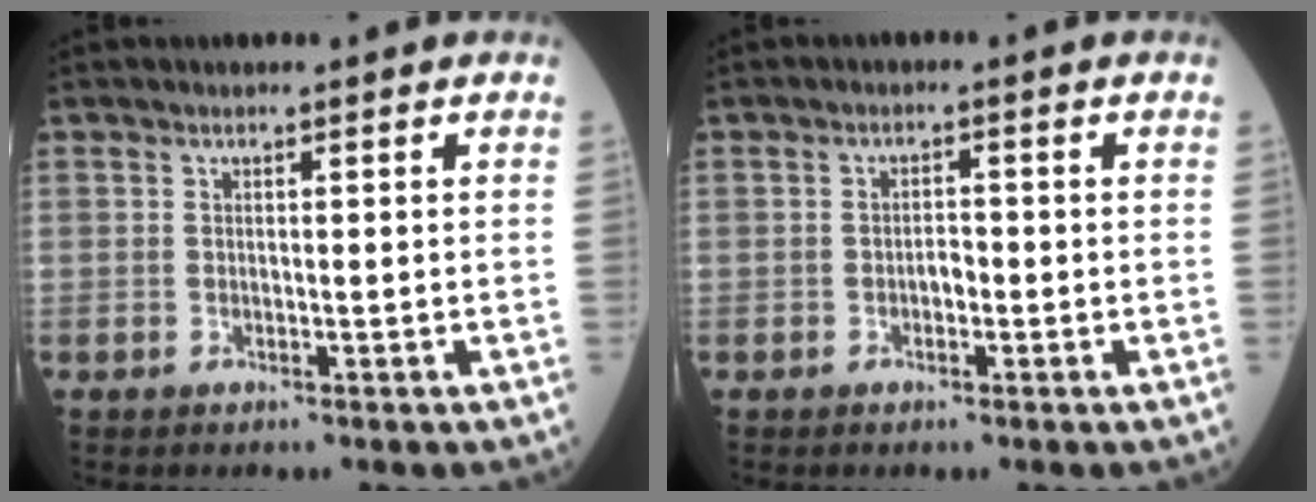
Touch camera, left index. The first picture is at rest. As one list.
[{"total": 1.6, "force": [-0.6, 0.8, 1.3], "torque": [-0.018, 0.004, -0.011]}]